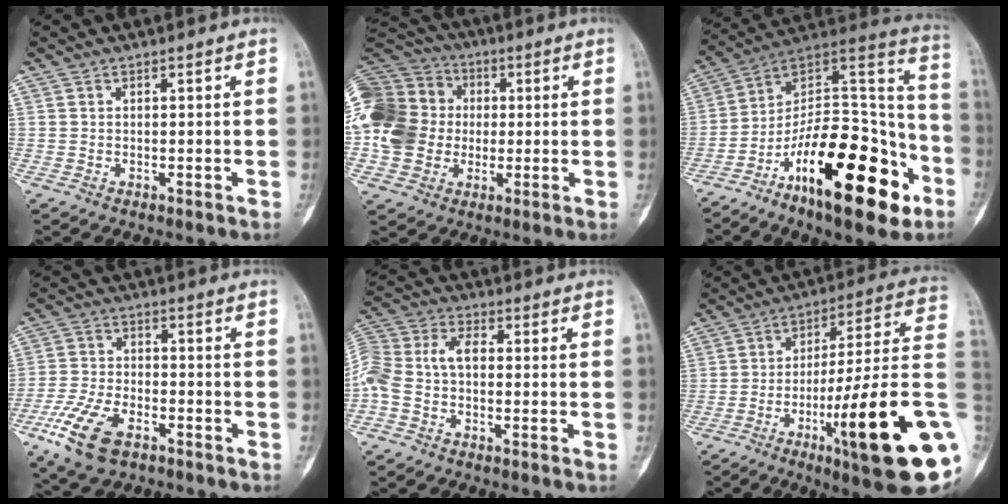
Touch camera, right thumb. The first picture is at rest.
{"total": 22.2, "force": [0.0, 18.9, 11.7], "torque": [-0.257, 0.043, 0.001]}
{"total": 28.7, "force": [-13.7, 11.5, 22.5], "torque": [-0.324, 0.091, -0.214]}
{"total": 11.4, "force": [-6.2, 5.7, 7.6], "torque": [-0.162, 0.011, -0.119]}
{"total": 10.3, "force": [-1.1, 6.5, 7.9], "torque": [-0.171, 0.033, -0.030]}
{"total": 25.5, "force": [-7.3, 3.2, 24.2], "torque": [-0.310, 0.022, -0.108]}